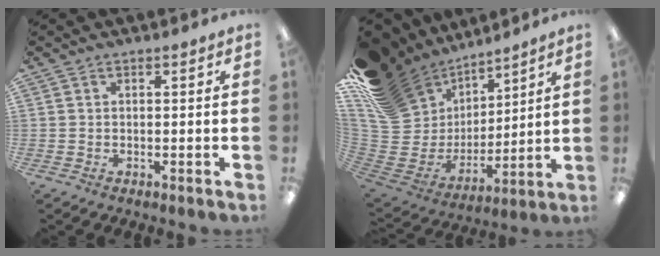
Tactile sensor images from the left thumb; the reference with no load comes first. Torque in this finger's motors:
{"motor_torque": [0.97, -0.15, 1.48, -1.29, 0.28]}